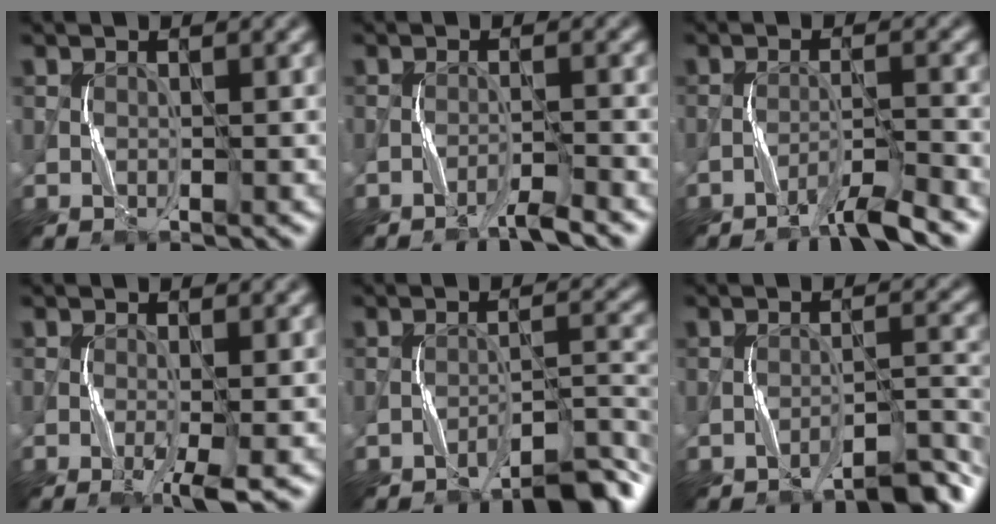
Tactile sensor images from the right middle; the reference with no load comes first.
{"total": 1.9, "force": [-1.8, -0.3, 0.7], "torque": [-0.008, 0.010, -0.038]}
{"total": 2.8, "force": [-2.5, -0.4, 1.3], "torque": [-0.019, 0.011, -0.055]}
{"total": 2.3, "force": [-1.0, 0.0, 2.0], "torque": [-0.042, -0.003, -0.019]}
{"total": 4.2, "force": [-3.8, 0.2, 1.7], "torque": [-0.022, 0.018, -0.063]}
{"total": 3.4, "force": [-3.2, 0.2, 1.2], "torque": [-0.014, 0.016, -0.054]}